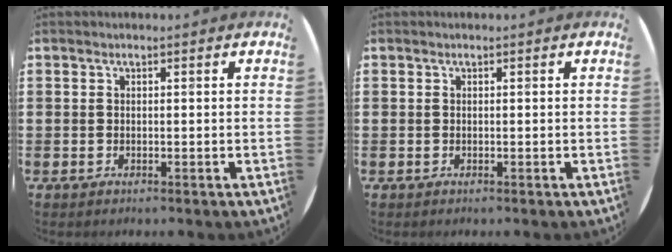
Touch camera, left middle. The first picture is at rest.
{"total": 0.0}